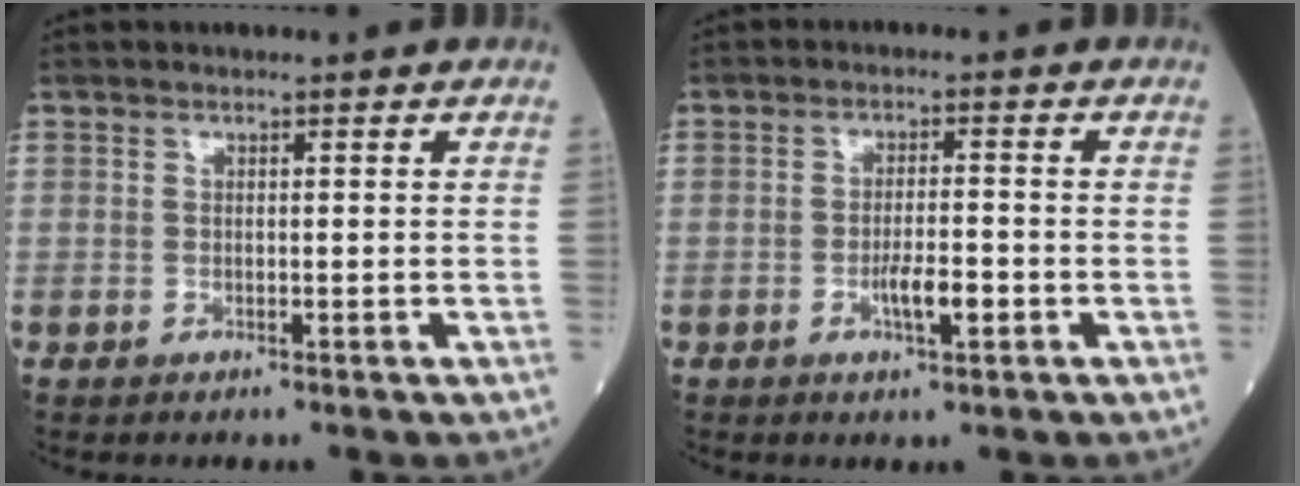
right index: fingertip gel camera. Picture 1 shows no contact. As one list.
[{"total": 4.2, "force": [-1.4, 0.9, 3.9], "torque": [-0.068, 0.000, -0.023]}]